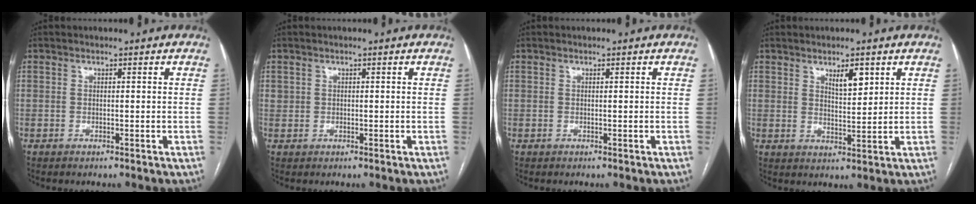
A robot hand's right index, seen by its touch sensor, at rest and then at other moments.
{"total": 0.8, "force": [0.3, 0.8, 0.1], "torque": [0.008, 0.004, 0.003]}
{"total": 0.0}
{"total": 4.0, "force": [2.4, 1.2, 3.0], "torque": [-0.052, -0.003, 0.042]}